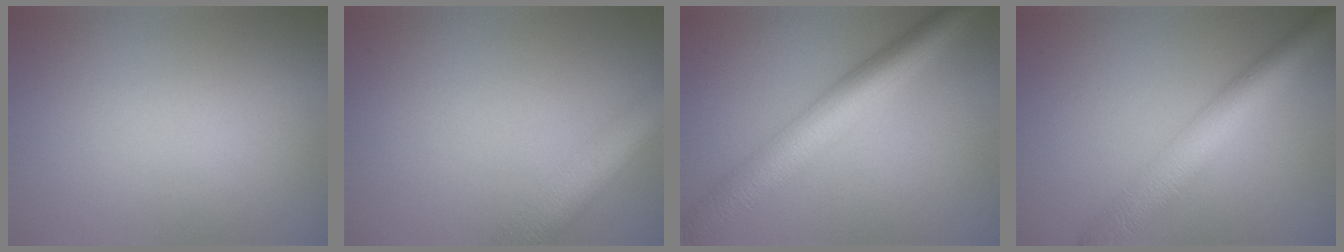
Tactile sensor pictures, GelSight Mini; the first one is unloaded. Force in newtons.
{"total": 5.3, "press": 5.3, "slide": 0.3}
{"total": 7.2, "press": 7.2, "slide": 0.1}
{"total": 6.1, "press": 6.1, "slide": 0.2}